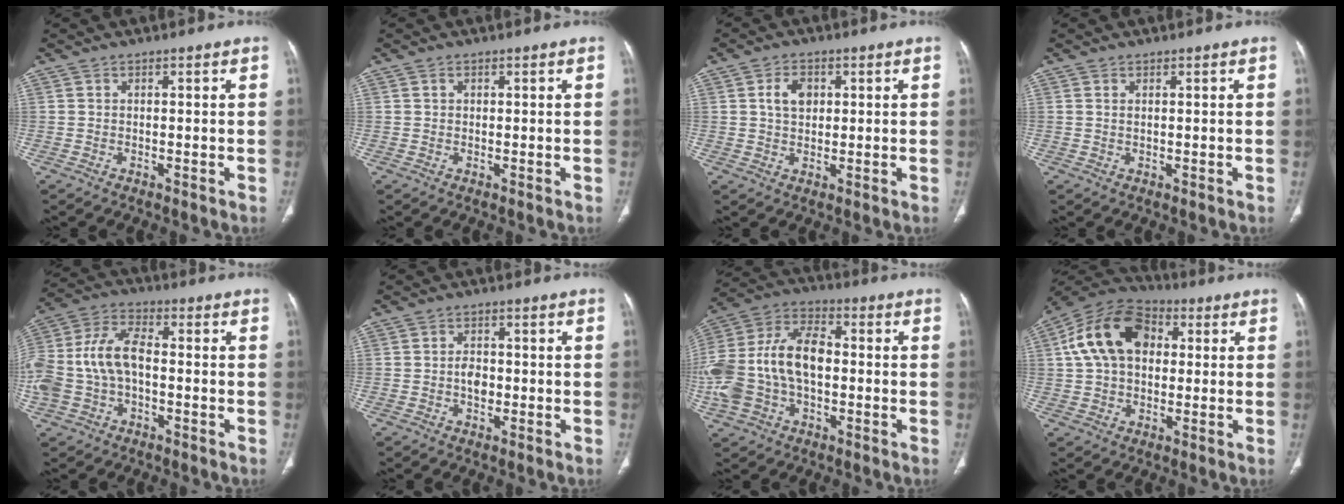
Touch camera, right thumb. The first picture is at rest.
{"total": 0.7, "force": [0.3, 0.6, 0.3], "torque": [-0.002, 0.001, 0.005]}
{"total": 4.7, "force": [1.2, 3.3, 3.1], "torque": [-0.046, 0.000, 0.022]}
{"total": 0.5, "force": [0.2, 0.2, 0.4], "torque": [-0.011, 0.001, 0.005]}
{"total": 14.2, "force": [-1.4, 8.8, 11.1], "torque": [-0.245, 0.040, -0.027]}
{"total": 3.1, "force": [-0.5, 2.2, 2.2], "torque": [-0.026, 0.007, -0.013]}
{"total": 19.9, "force": [-1.4, 12.5, 15.4], "torque": [-0.333, 0.033, -0.028]}
{"total": 15.9, "force": [3.1, 10.9, 11.1], "torque": [-0.187, 0.026, 0.045]}